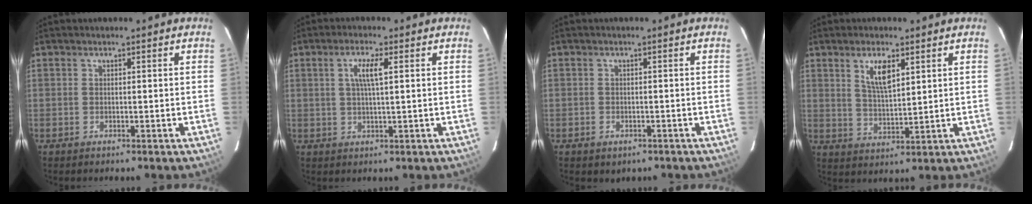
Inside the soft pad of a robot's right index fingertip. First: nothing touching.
{"total": 4.2, "force": [1.2, 0.6, 4.0], "torque": [-0.077, 0.002, 0.021]}
{"total": 2.3, "force": [-1.1, 1.8, 0.9], "torque": [-0.020, -0.002, -0.009]}
{"total": 6.3, "force": [3.1, 2.1, 5.0], "torque": [-0.090, -0.001, 0.063]}